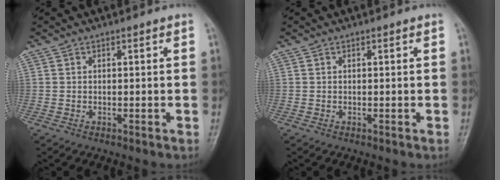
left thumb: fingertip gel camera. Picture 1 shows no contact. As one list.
[{"total": 0.0}]